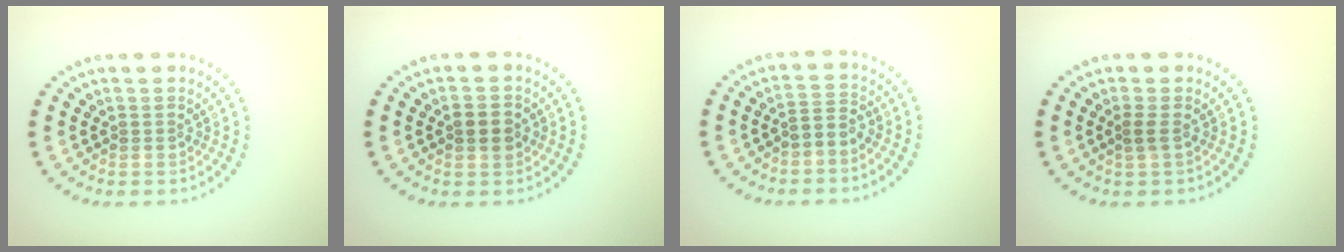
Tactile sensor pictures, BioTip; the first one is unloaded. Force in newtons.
{"total": 2.2, "press": 2.2, "slide": 0.1}
{"total": 1.7, "press": 1.4, "slide": 1.1}
{"total": 0.9, "press": 0.7, "slide": 0.6}